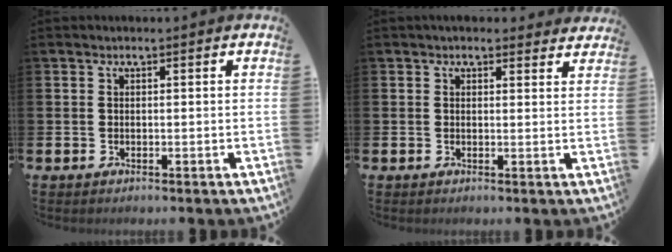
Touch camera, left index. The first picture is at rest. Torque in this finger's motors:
{"motor_torque": [0.79, -1.34, -0.01, 0.15]}